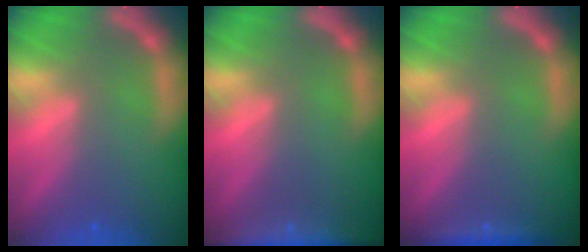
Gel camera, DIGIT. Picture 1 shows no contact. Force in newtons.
{"total": 7.0}
{"total": 1.9}